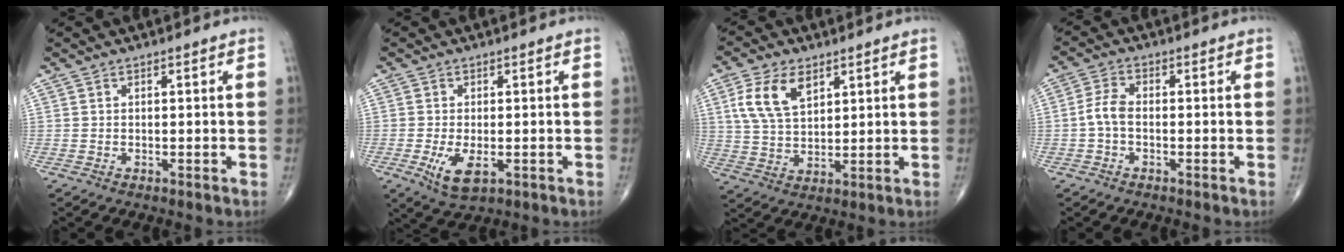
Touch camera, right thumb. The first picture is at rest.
{"total": 5.7, "force": [-1.7, 2.6, 4.7], "torque": [-0.089, -0.012, -0.024]}
{"total": 9.4, "force": [4.1, 5.3, 6.6], "torque": [-0.124, -0.009, 0.082]}
{"total": 3.8, "force": [-0.8, 2.1, 3.0], "torque": [-0.065, 0.013, -0.024]}